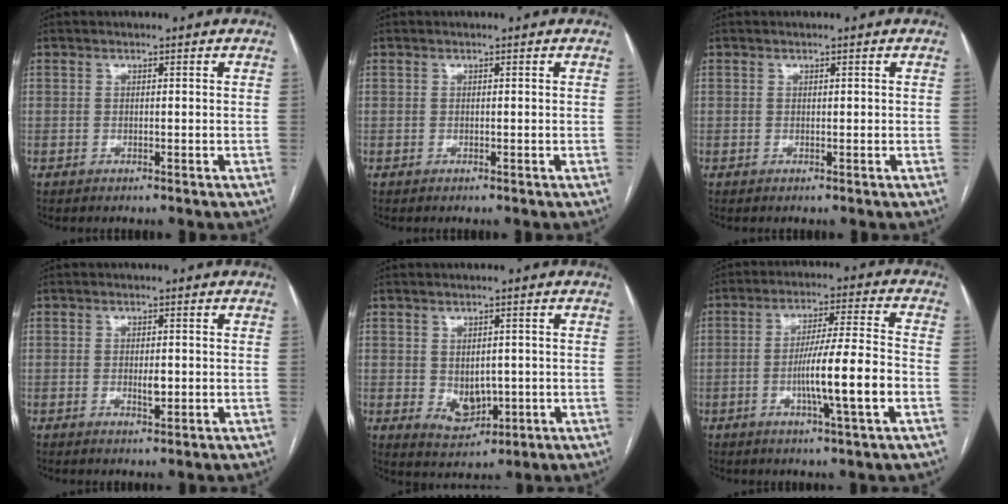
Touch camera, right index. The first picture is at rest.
{"total": 0.0}
{"total": 0.0}
{"total": 2.2, "force": [-0.3, 0.8, 2.0], "torque": [-0.035, 0.000, -0.002]}
{"total": 5.0, "force": [-0.3, 3.5, 3.7], "torque": [-0.062, -0.006, 0.014]}
{"total": 11.4, "force": [-3.1, -0.3, 10.9], "torque": [-0.188, 0.002, -0.054]}